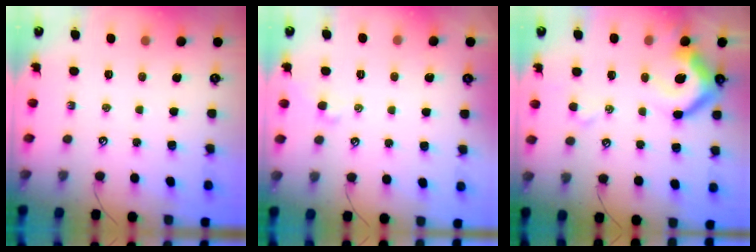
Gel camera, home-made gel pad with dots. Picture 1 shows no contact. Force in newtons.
{"total": 0.8, "press": 0.6, "slide": 0.6}
{"total": 10.4, "press": 10.3, "slide": 1.6}